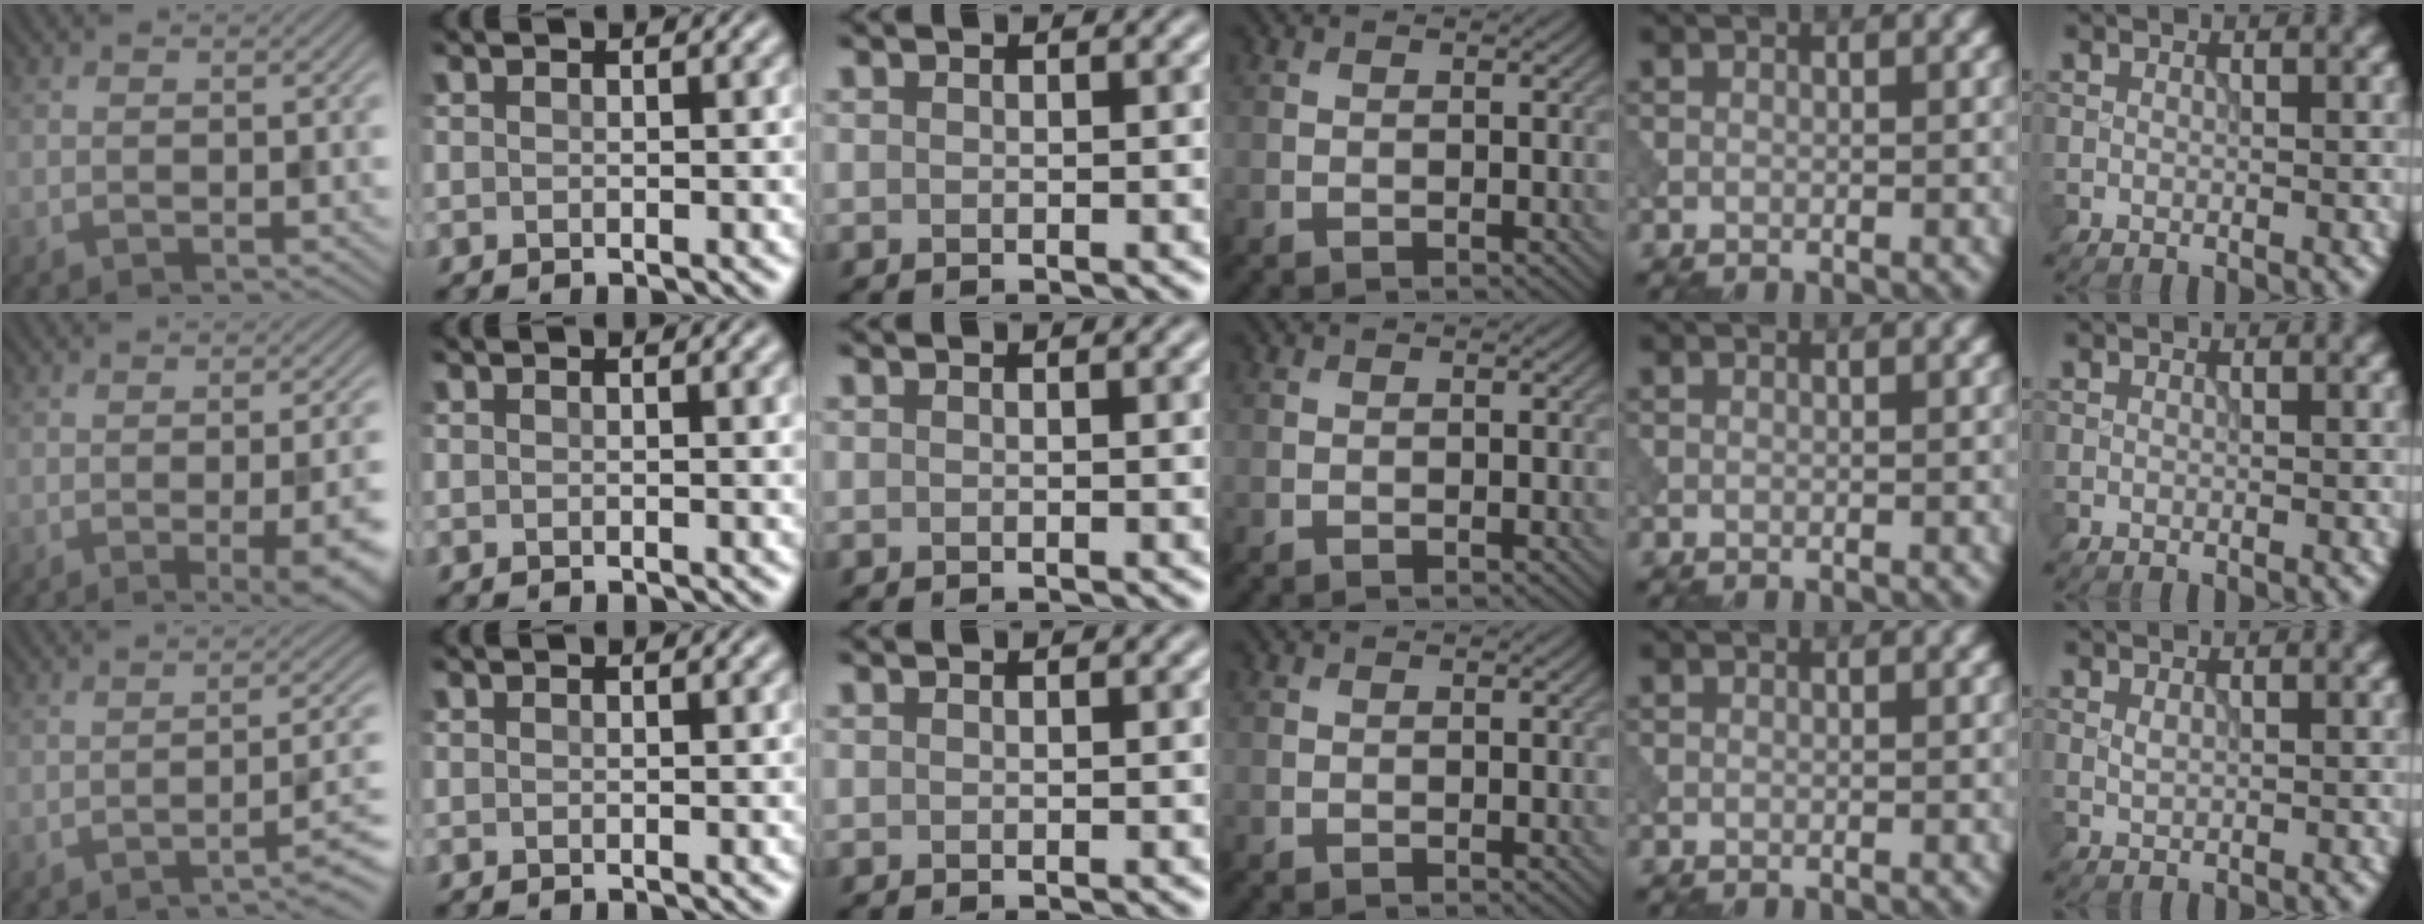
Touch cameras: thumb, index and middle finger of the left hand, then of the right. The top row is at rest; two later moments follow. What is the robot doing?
{"motion": "dispense", "object": "syringe"}